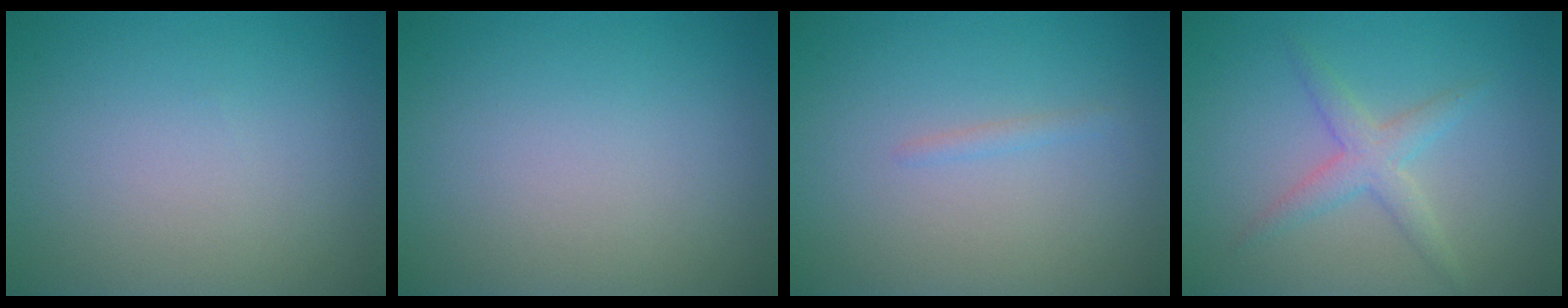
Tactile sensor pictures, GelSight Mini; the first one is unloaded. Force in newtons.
{"total": 0.0}
{"total": 0.7, "press": 0.7, "slide": 0.1}
{"total": 2.5, "press": 2.5, "slide": 0.0}